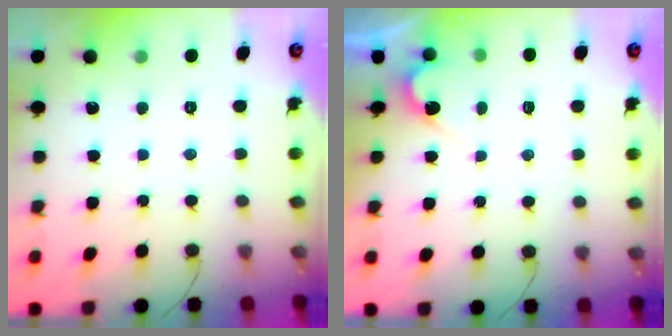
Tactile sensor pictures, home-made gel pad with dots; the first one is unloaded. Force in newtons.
{"total": 2.7, "press": 2.7, "slide": 0.2}